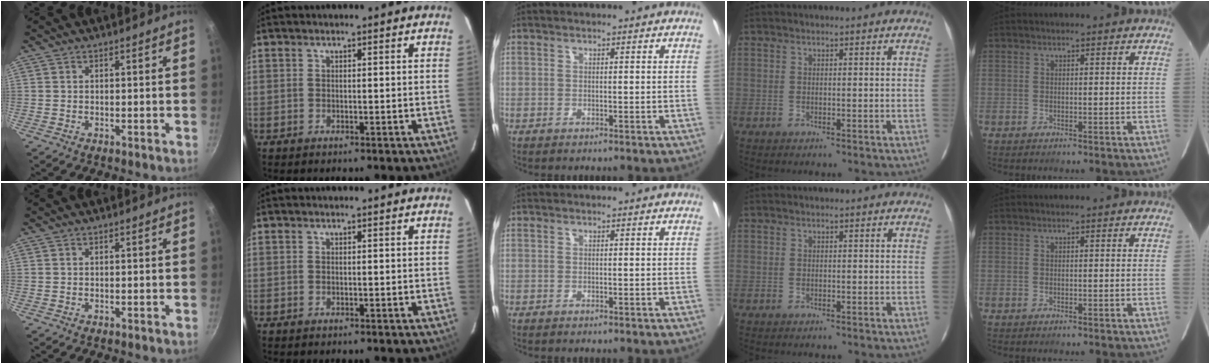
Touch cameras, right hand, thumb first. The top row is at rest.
{}